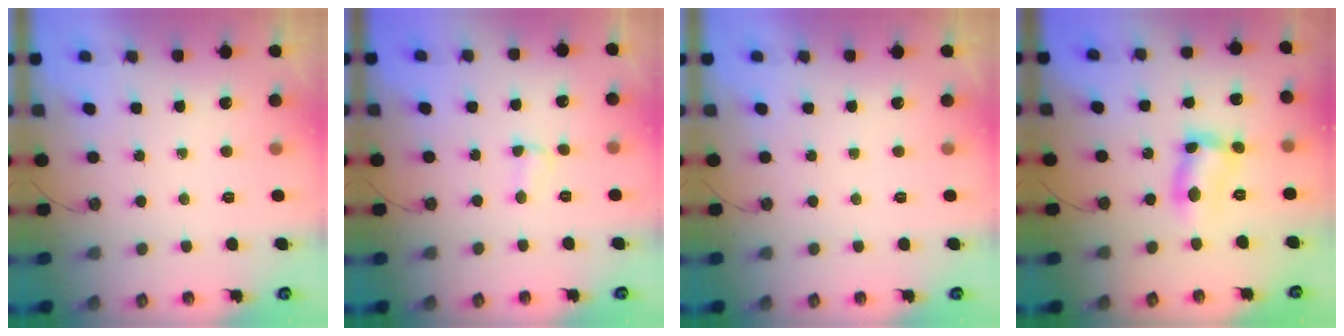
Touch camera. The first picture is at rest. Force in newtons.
{"total": 2.8, "press": 2.8, "slide": 0.3}
{"total": 0.0}
{"total": 9.4, "press": 9.3, "slide": 0.6}